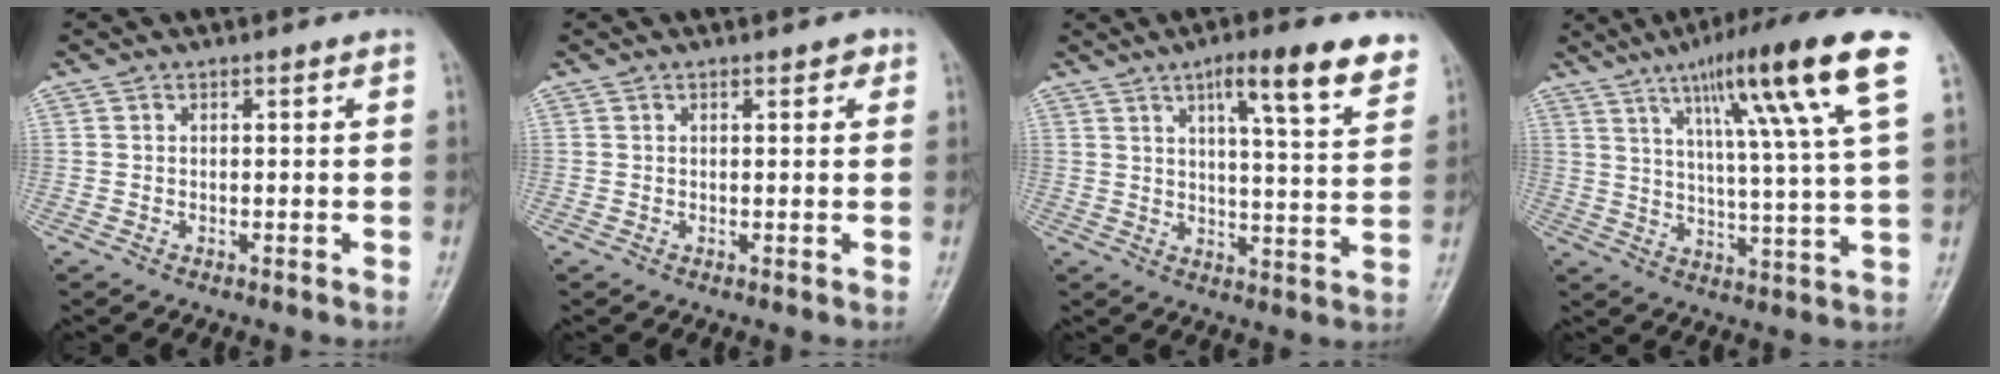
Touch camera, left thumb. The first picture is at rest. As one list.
[{"total": 1.7, "force": [0.9, 0.8, 1.2], "torque": [-0.007, -0.001, 0.009]}, {"total": 10.6, "force": [6.8, 2.0, 7.9], "torque": [-0.092, -0.037, 0.093]}, {"total": 18.5, "force": [9.3, 1.2, 16.0], "torque": [-0.246, -0.024, 0.139]}]